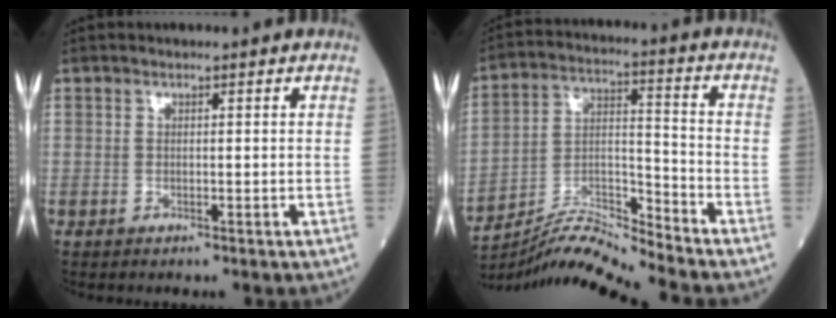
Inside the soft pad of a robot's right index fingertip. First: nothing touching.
{"total": 9.3, "force": [-9.1, -1.9, 1.2], "torque": [-0.033, 0.026, -0.167]}